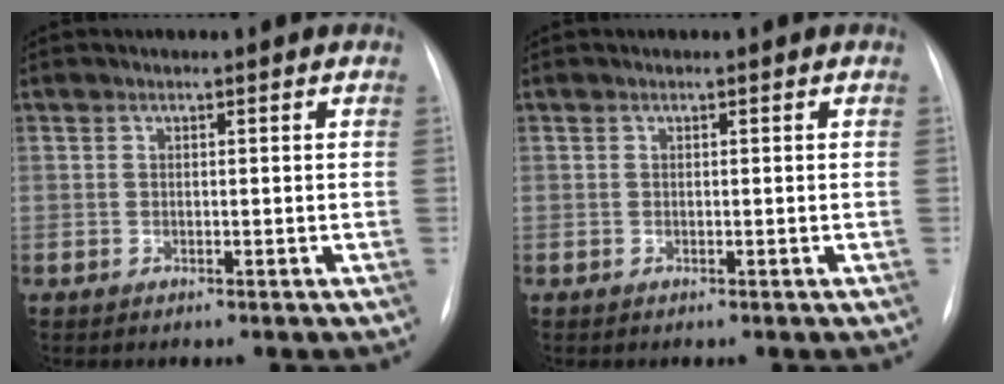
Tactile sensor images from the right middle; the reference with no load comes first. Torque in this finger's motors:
{"motor_torque": [-0.04, -0.04, 0.00, 0.00]}